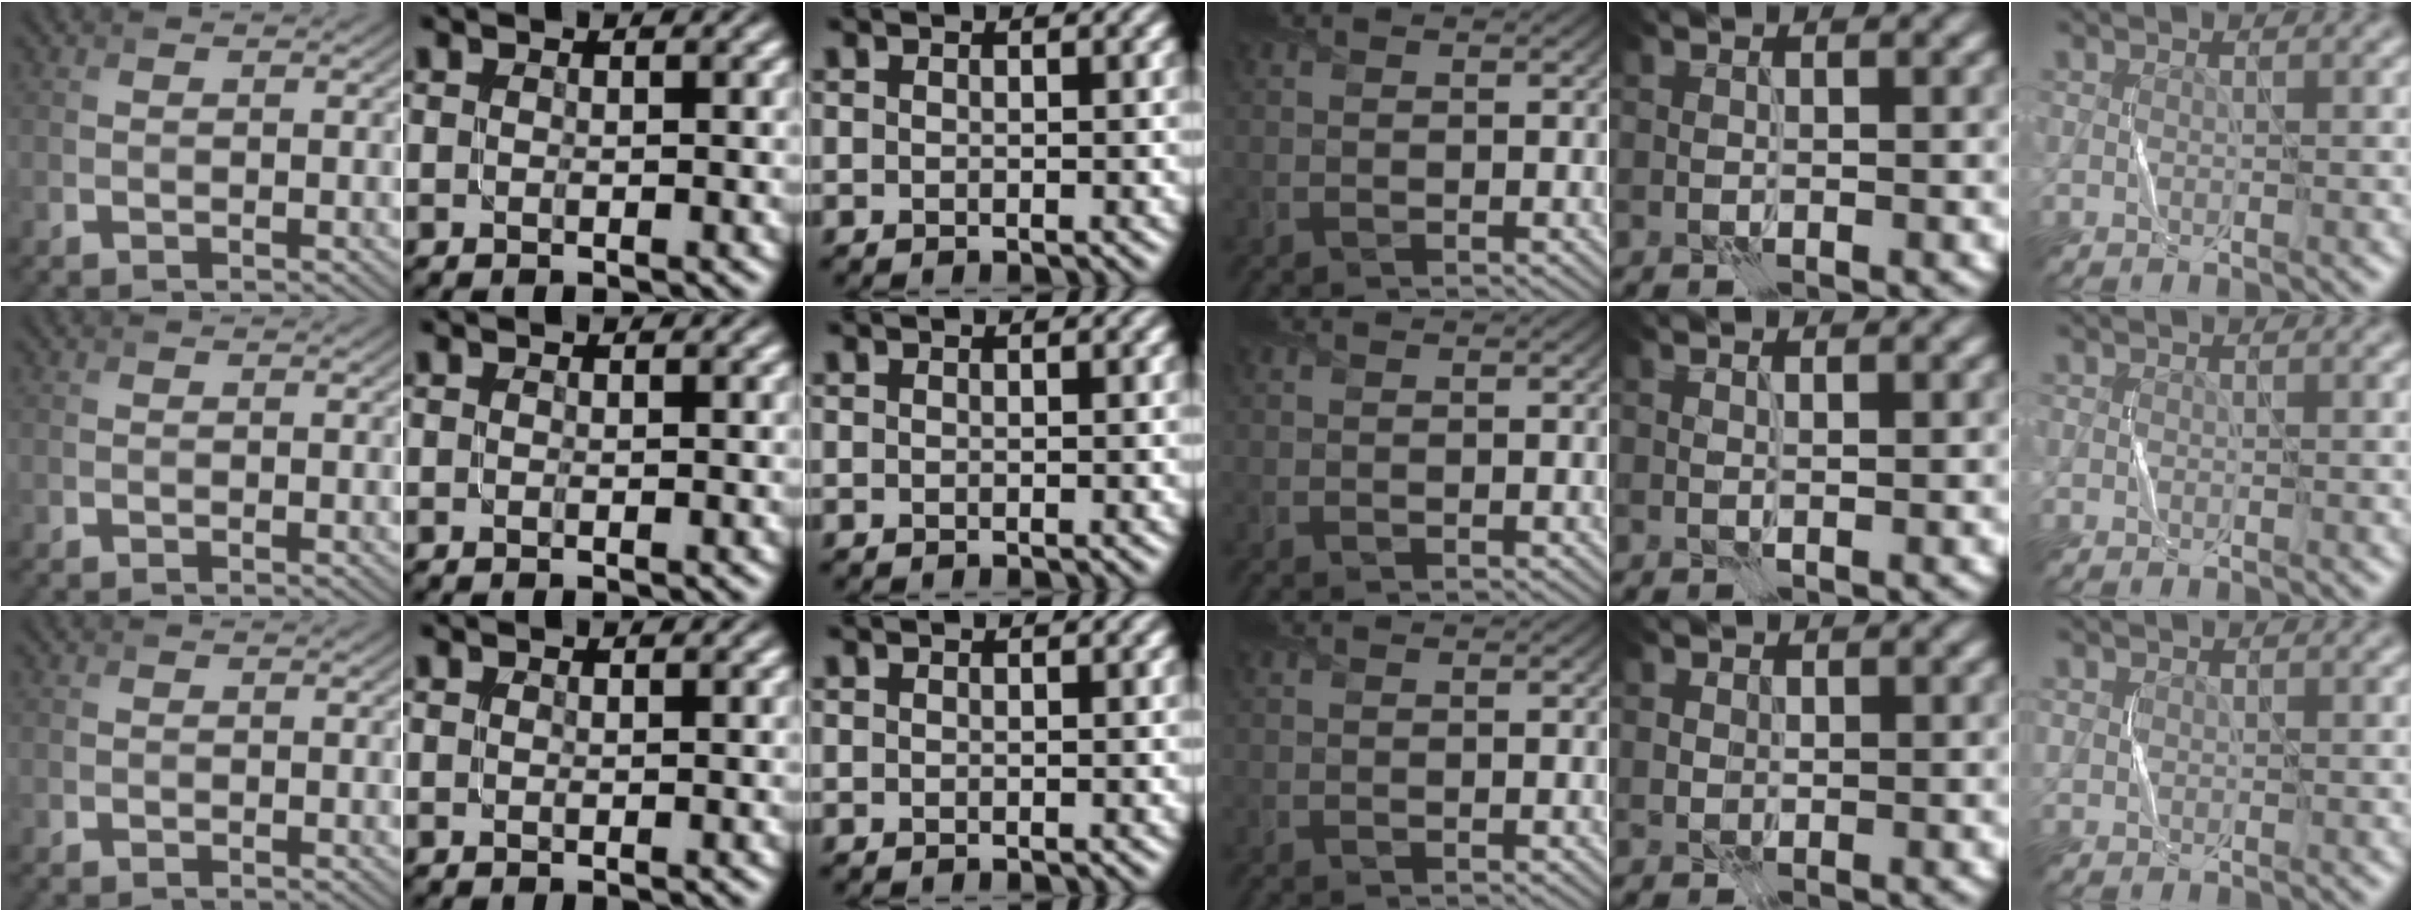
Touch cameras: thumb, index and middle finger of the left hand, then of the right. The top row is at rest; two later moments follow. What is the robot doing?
{"motion": "fold", "object": "shorts"}